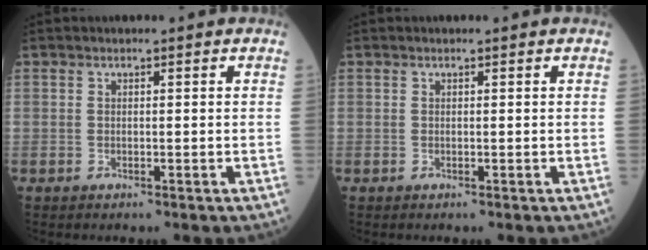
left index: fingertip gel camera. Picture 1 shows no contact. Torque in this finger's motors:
{"motor_torque": [0.00, 0.00, 0.02, 0.00]}